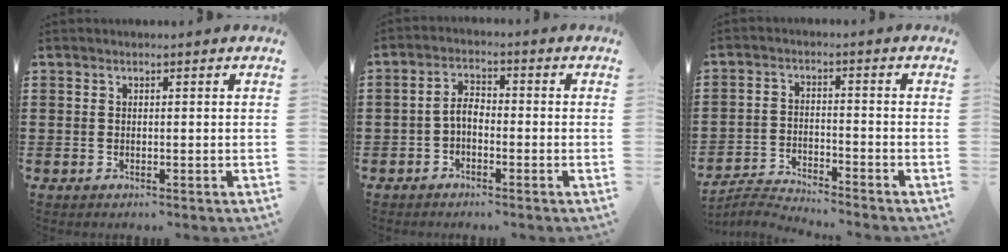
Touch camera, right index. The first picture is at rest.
{"total": 3.0, "force": [-1.3, 1.4, 2.3], "torque": [-0.057, 0.004, -0.030]}
{"total": 3.7, "force": [-3.7, 0.1, 0.1], "torque": [-0.016, 0.002, -0.084]}